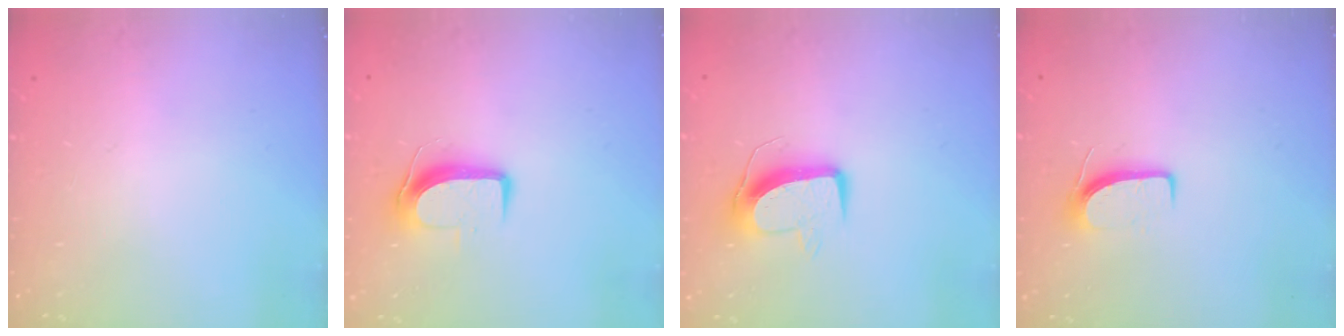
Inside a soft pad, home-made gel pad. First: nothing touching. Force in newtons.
{"total": 9.1, "press": 9.0, "slide": 1.1}
{"total": 10.3, "press": 10.3, "slide": 0.7}
{"total": 7.0, "press": 7.0, "slide": 0.6}